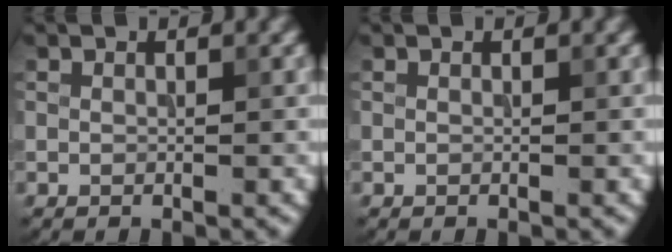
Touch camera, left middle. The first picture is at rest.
{"total": 0.0}